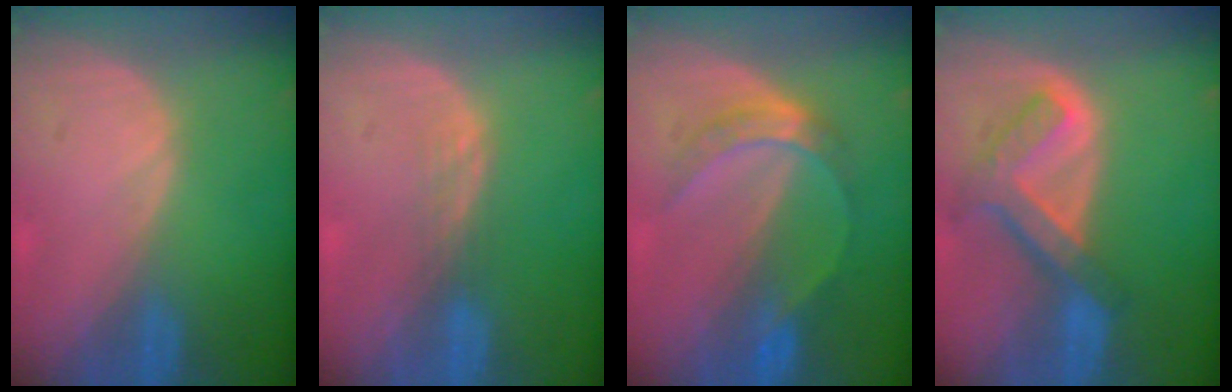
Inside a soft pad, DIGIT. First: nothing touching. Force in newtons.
{"total": 1.5, "press": 1.5, "slide": 0.3}
{"total": 5.0, "press": 4.8, "slide": 1.4}
{"total": 7.6, "press": 6.5, "slide": 4.0}